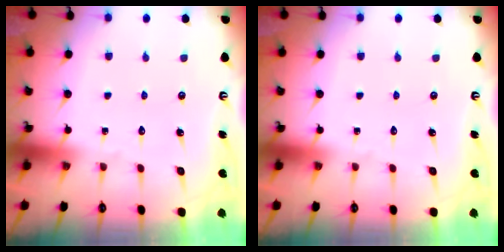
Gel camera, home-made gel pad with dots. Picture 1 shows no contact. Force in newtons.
{"total": 0.0}